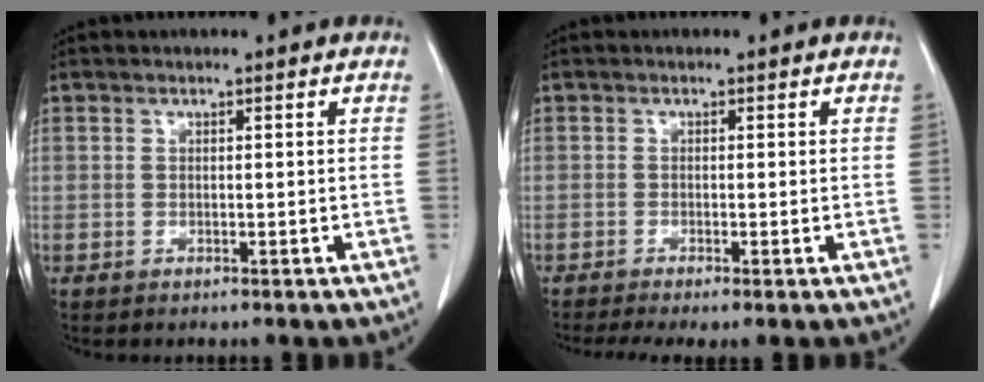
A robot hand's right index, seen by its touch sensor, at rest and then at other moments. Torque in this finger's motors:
{"motor_torque": [0.62, -0.59, 0.25, 0.07]}